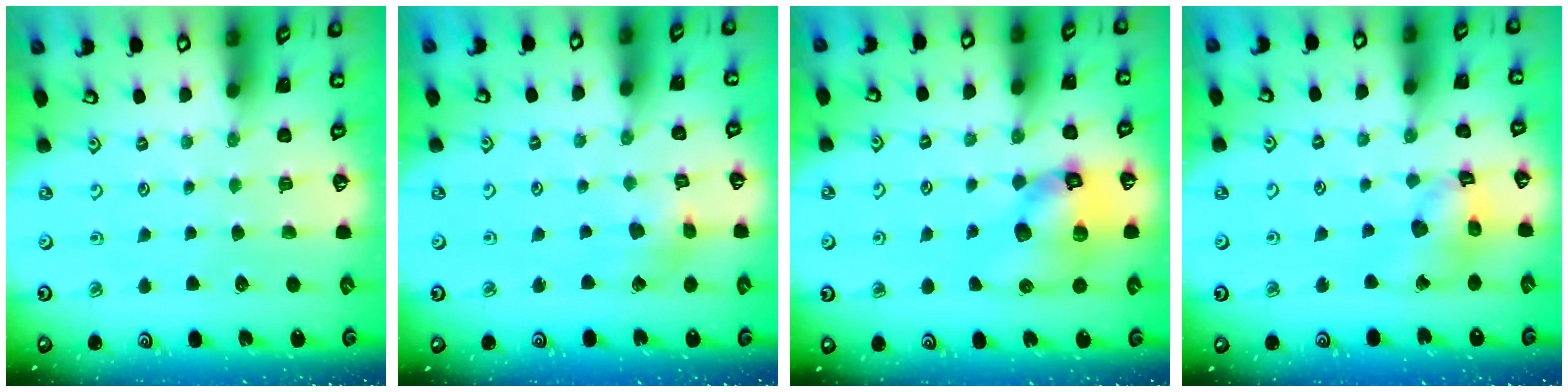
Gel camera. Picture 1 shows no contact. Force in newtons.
{"total": 5.3, "press": 5.3, "slide": 0.6}
{"total": 13.9, "press": 13.8, "slide": 2.1}
{"total": 13.4, "press": 13.3, "slide": 1.8}